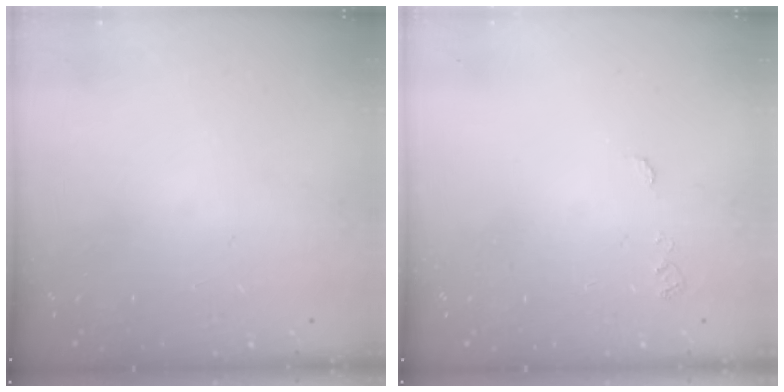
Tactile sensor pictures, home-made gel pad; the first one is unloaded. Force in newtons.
{"total": 5.3, "press": 5.2, "slide": 0.5}